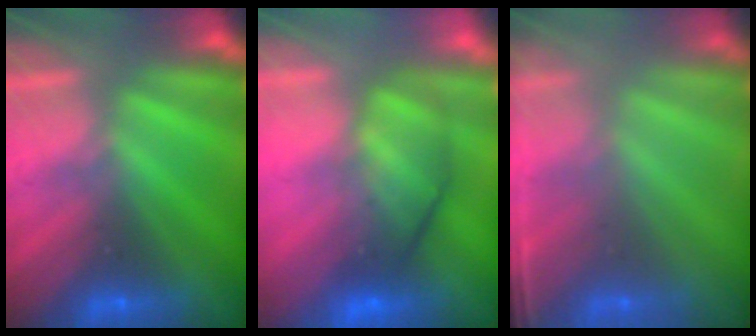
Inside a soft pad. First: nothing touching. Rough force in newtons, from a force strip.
{"total": 5.8}
{"total": 1.0}